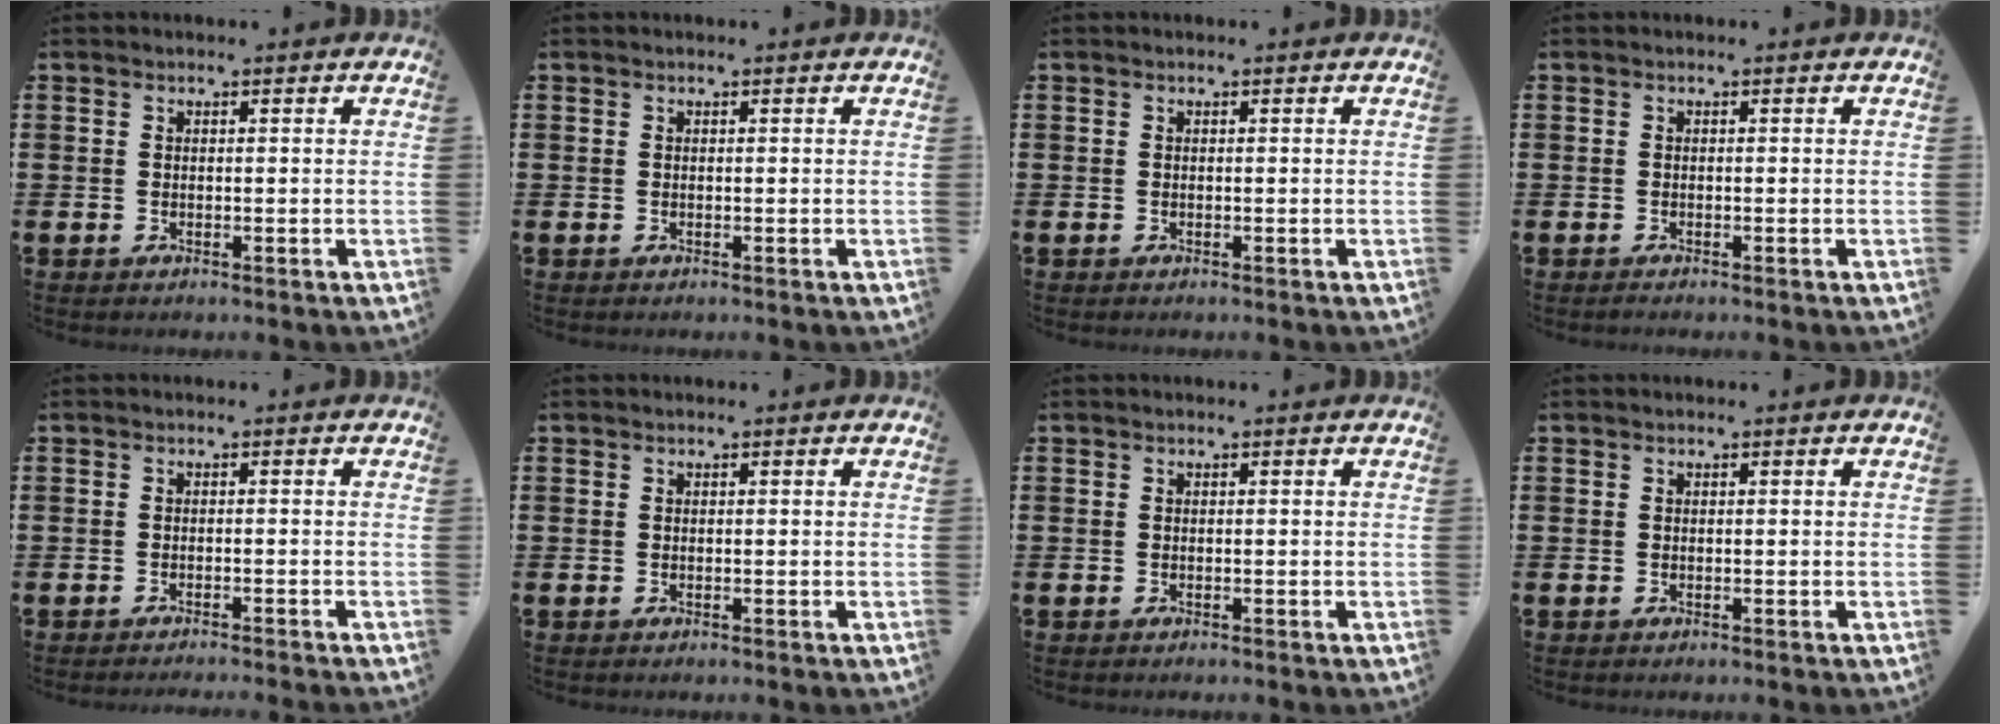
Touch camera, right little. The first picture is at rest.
{"total": 0.0}
{"total": 0.0}
{"total": 0.0}
{"total": 0.8, "force": [-0.8, -0.3, 0.1], "torque": [0.000, 0.000, -0.016]}
{"total": 0.0}
{"total": 0.0}
{"total": 0.0}